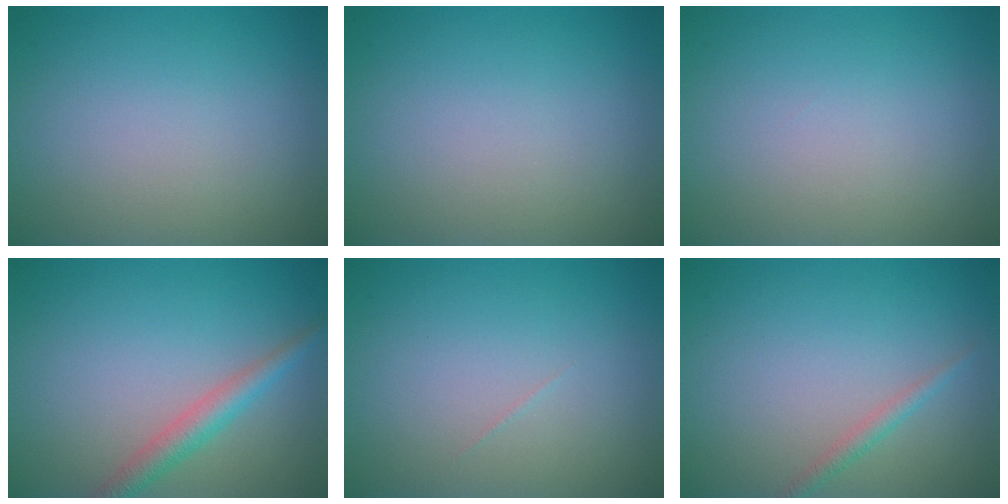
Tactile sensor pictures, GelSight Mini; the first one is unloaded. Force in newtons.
{"total": 0.0}
{"total": 0.0}
{"total": 2.7, "press": 2.7, "slide": 0.2}
{"total": 0.0}
{"total": 1.2, "press": 1.2, "slide": 0.1}